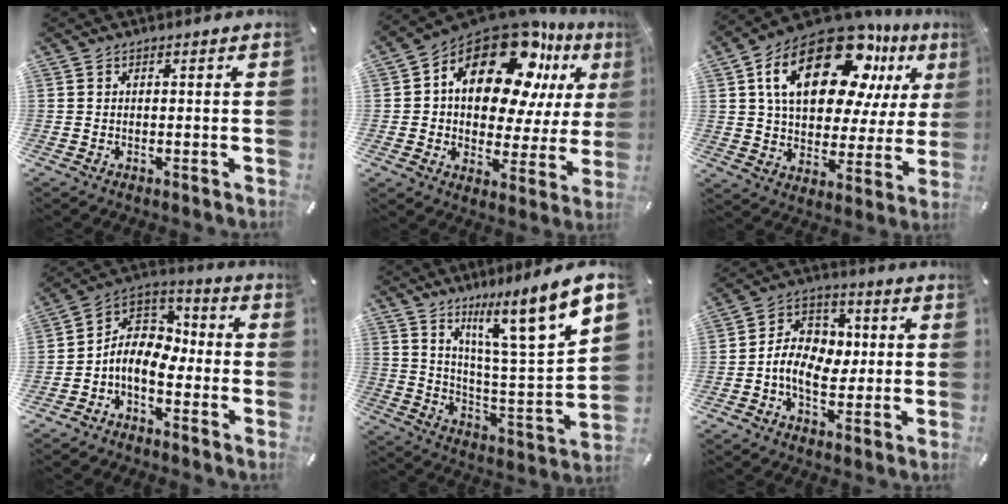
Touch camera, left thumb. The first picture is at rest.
{"total": 20.6, "force": [11.3, 11.4, 12.9], "torque": [-0.215, -0.079, 0.189]}
{"total": 24.7, "force": [11.7, 13.4, 17.2], "torque": [-0.296, -0.055, 0.194]}
{"total": 8.8, "force": [-3.3, 6.7, 4.7], "torque": [-0.113, 0.006, -0.063]}
{"total": 14.1, "force": [10.3, 1.5, 9.4], "torque": [-0.152, -0.085, 0.156]}
{"total": 10.3, "force": [-1.7, 8.0, 6.2], "torque": [-0.126, 0.024, -0.028]}